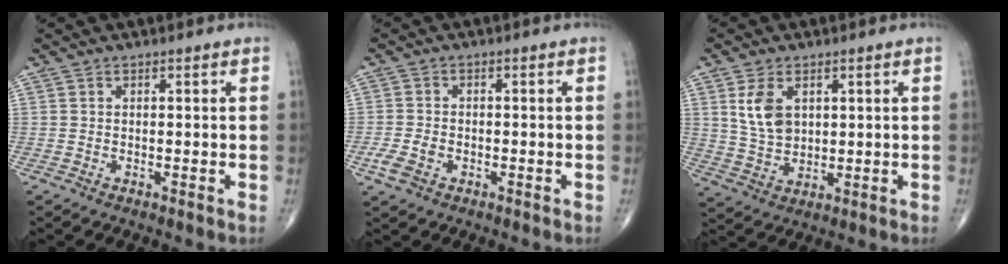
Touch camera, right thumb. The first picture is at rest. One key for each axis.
{"total": 3.9, "fx": -1.6, "fy": 2.7, "fz": 2.4, "tx": -0.054, "ty": 0.008, "tz": -0.029}
{"total": 7.2, "fx": 2.4, "fy": 4.7, "fz": 4.9, "tx": -0.080, "ty": -0.009, "tz": 0.058}